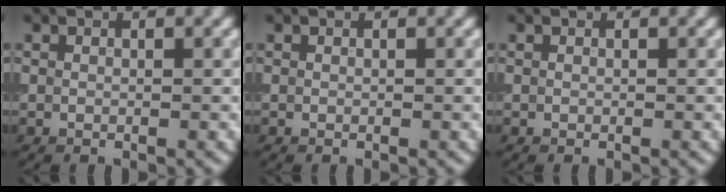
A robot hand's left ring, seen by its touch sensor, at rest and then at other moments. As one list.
[{"total": 0.0}, {"total": 0.0}]